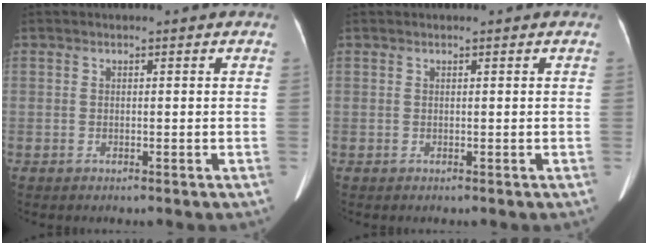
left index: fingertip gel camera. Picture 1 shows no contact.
{"total": 0.0}